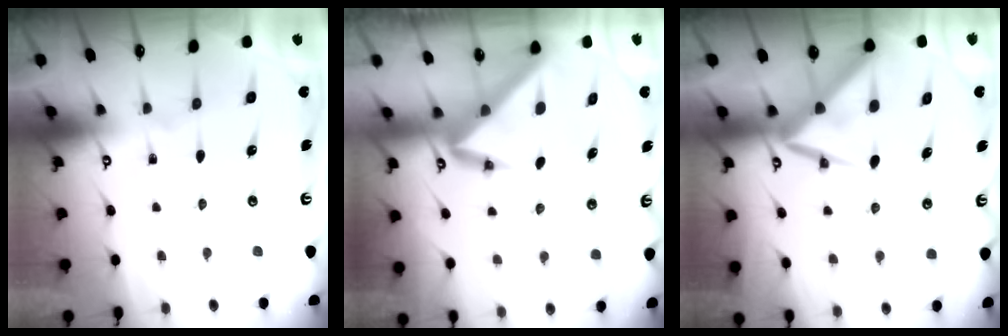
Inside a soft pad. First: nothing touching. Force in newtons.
{"total": 3.6, "press": 3.6, "slide": 0.2}
{"total": 7.3, "press": 7.3, "slide": 0.7}